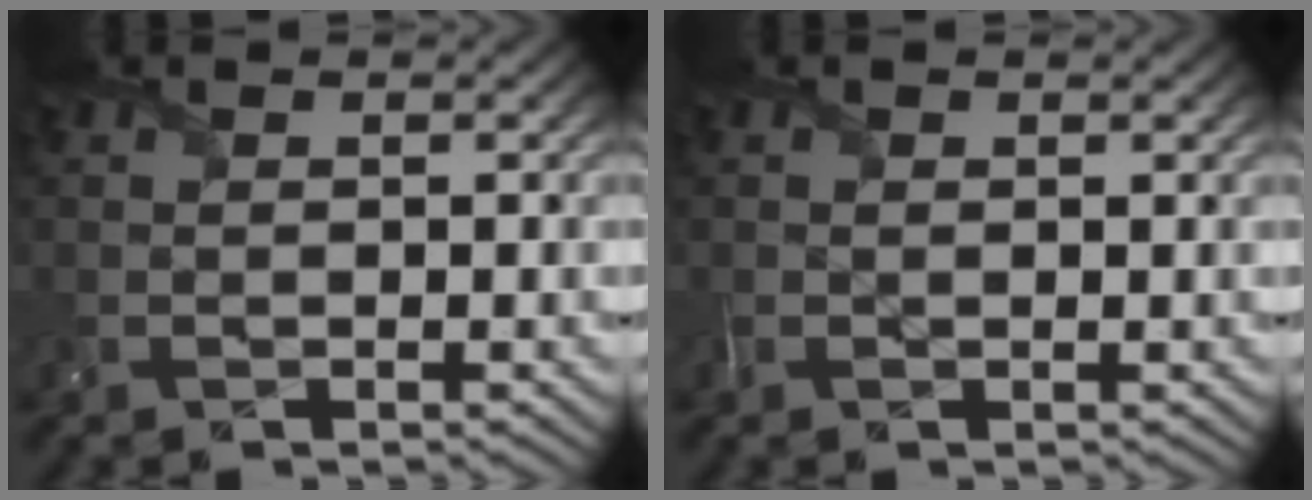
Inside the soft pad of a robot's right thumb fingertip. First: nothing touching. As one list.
[{"total": 0.9, "force": [0.2, 0.6, 0.6], "torque": [-0.017, -0.002, 0.003]}]